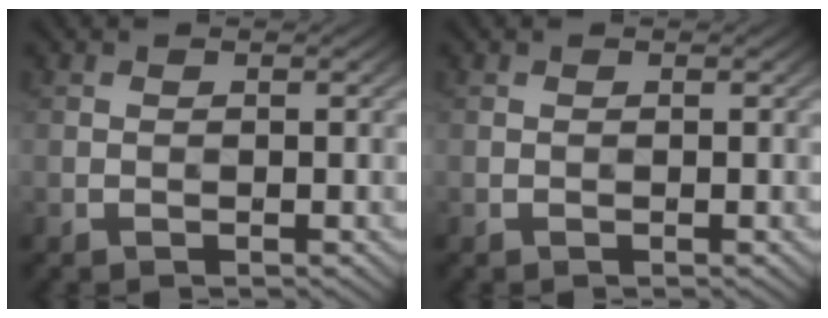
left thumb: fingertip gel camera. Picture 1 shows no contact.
{"total": 0.0}